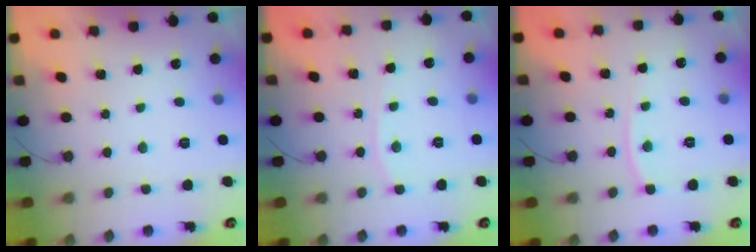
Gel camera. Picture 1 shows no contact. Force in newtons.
{"total": 3.3, "press": 3.3, "slide": 0.5}
{"total": 6.6, "press": 6.6, "slide": 0.8}